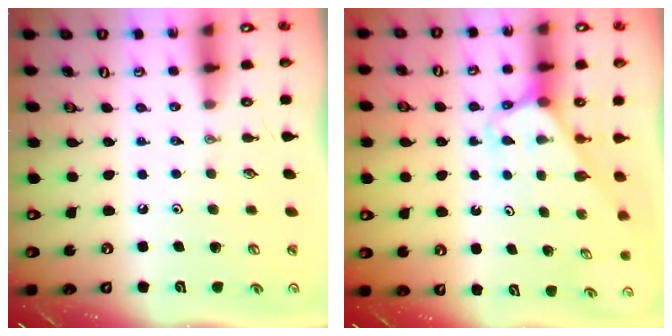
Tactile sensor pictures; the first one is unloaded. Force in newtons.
{"total": 3.1, "press": 3.1, "slide": 0.2}